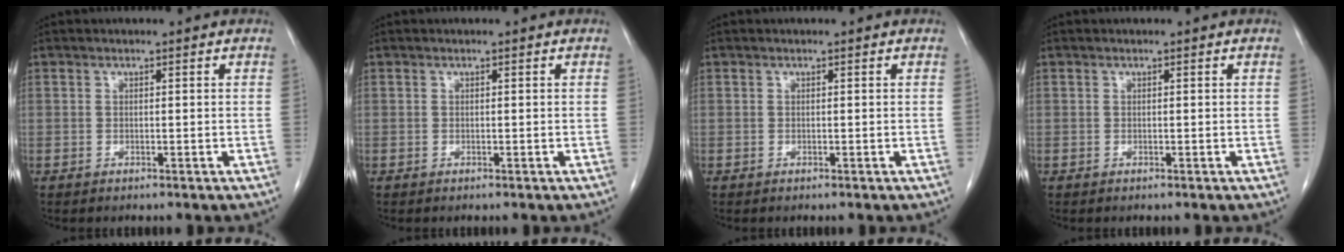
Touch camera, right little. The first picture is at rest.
{"total": 0.0}
{"total": 0.0}
{"total": 0.0}